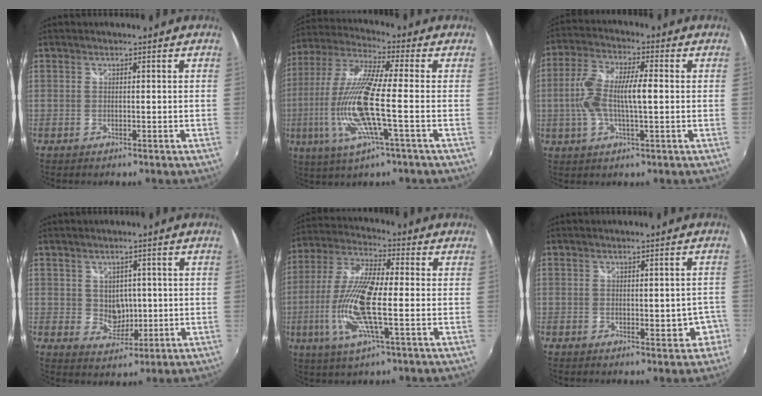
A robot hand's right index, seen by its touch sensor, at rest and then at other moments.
{"total": 16.3, "force": [-3.6, 1.5, 15.8], "torque": [-0.314, -0.012, -0.069]}
{"total": 10.6, "force": [-0.2, 3.0, 10.2], "torque": [-0.207, 0.010, -0.002]}
{"total": 4.4, "force": [0.8, 3.9, 2.0], "torque": [-0.033, 0.005, 0.023]}
{"total": 15.2, "force": [-2.8, 3.2, 14.6], "torque": [-0.301, -0.005, -0.055]}
{"total": 3.3, "force": [-1.2, 1.9, 2.4], "torque": [-0.027, 0.007, -0.006]}